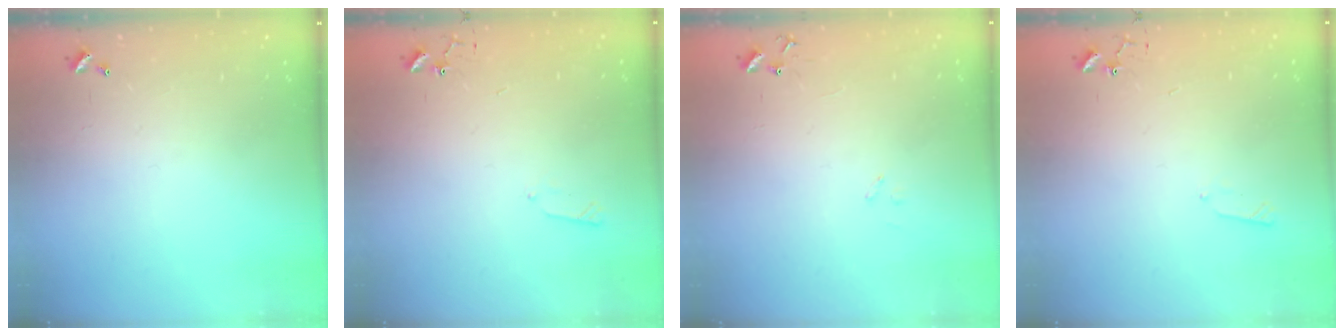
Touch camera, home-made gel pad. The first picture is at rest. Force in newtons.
{"total": 4.1, "press": 4.0, "slide": 0.6}
{"total": 7.8, "press": 7.8, "slide": 0.7}
{"total": 4.1, "press": 4.0, "slide": 0.6}